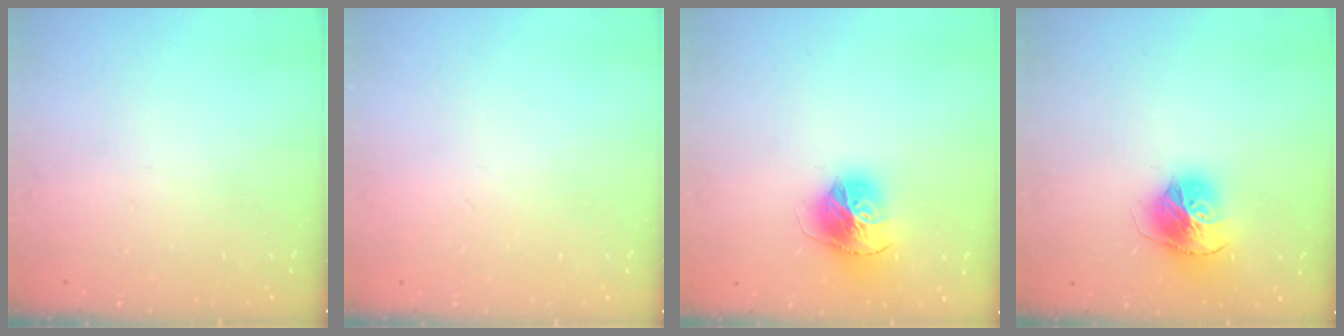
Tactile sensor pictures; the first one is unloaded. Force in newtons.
{"total": 0.8, "press": 0.8, "slide": 0.0}
{"total": 15.6, "press": 15.5, "slide": 1.6}
{"total": 15.6, "press": 15.5, "slide": 1.6}